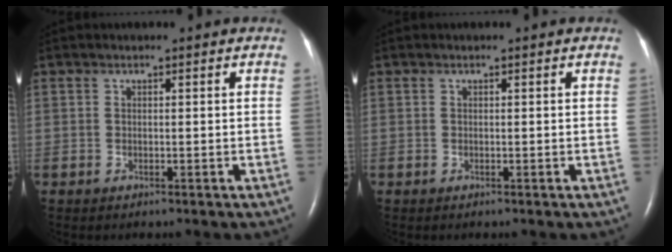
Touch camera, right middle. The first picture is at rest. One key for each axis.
{"total": 0.0}